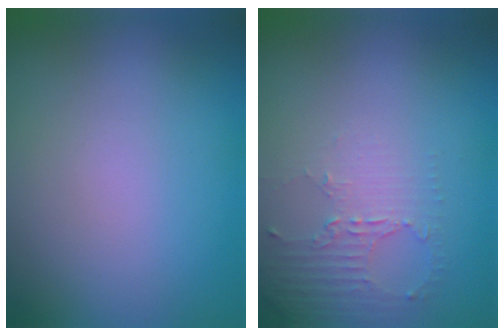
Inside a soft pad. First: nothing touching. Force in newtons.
{"total": 2.3, "press": 1.8, "slide": 1.6}